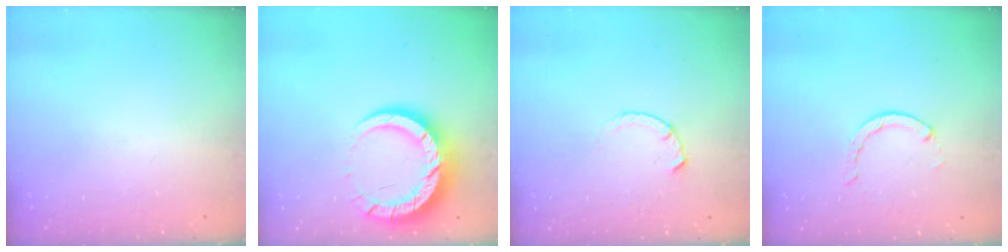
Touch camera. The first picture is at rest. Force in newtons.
{"total": 14.0, "press": 14.0, "slide": 1.3}
{"total": 1.8, "press": 1.8, "slide": 0.3}
{"total": 1.3, "press": 1.2, "slide": 0.3}